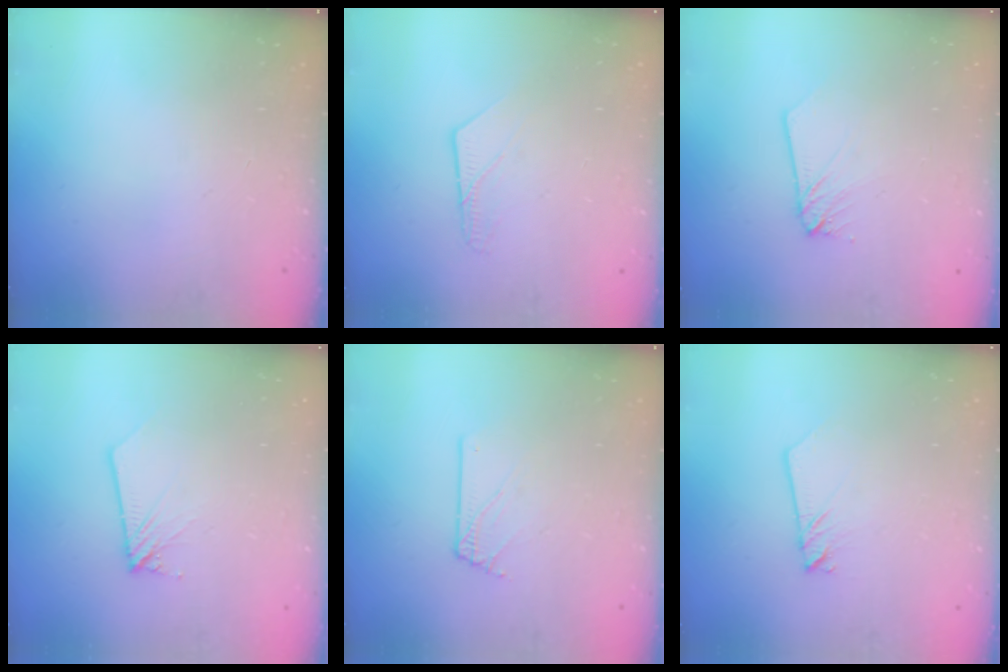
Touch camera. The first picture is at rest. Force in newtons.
{"total": 6.6, "press": 6.5, "slide": 0.5}
{"total": 3.1, "press": 3.0, "slide": 0.3}
{"total": 2.7, "press": 2.7, "slide": 0.2}
{"total": 1.6, "press": 1.6, "slide": 0.2}
{"total": 2.5, "press": 2.5, "slide": 0.1}